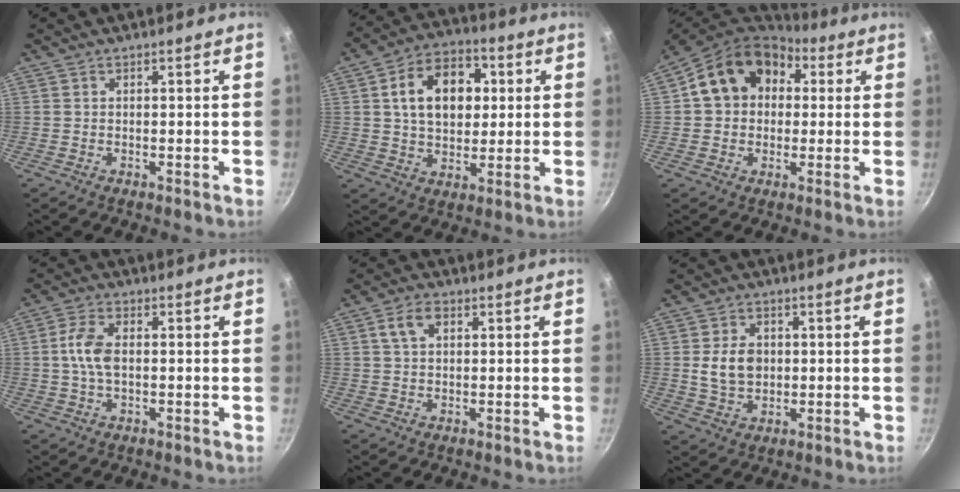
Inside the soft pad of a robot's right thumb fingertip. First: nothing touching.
{"total": 15.2, "force": [3.0, 10.6, 10.5], "torque": [-0.131, 0.013, 0.041]}
{"total": 15.5, "force": [3.3, 12.4, 8.7], "torque": [-0.118, 0.032, 0.039]}
{"total": 6.2, "force": [0.1, 3.5, 5.1], "torque": [-0.104, 0.013, -0.003]}
{"total": 4.6, "force": [1.5, 2.9, 3.2], "torque": [-0.051, 0.006, 0.025]}
{"total": 7.2, "force": [0.6, 5.4, 4.7], "torque": [-0.072, -0.001, 0.011]}